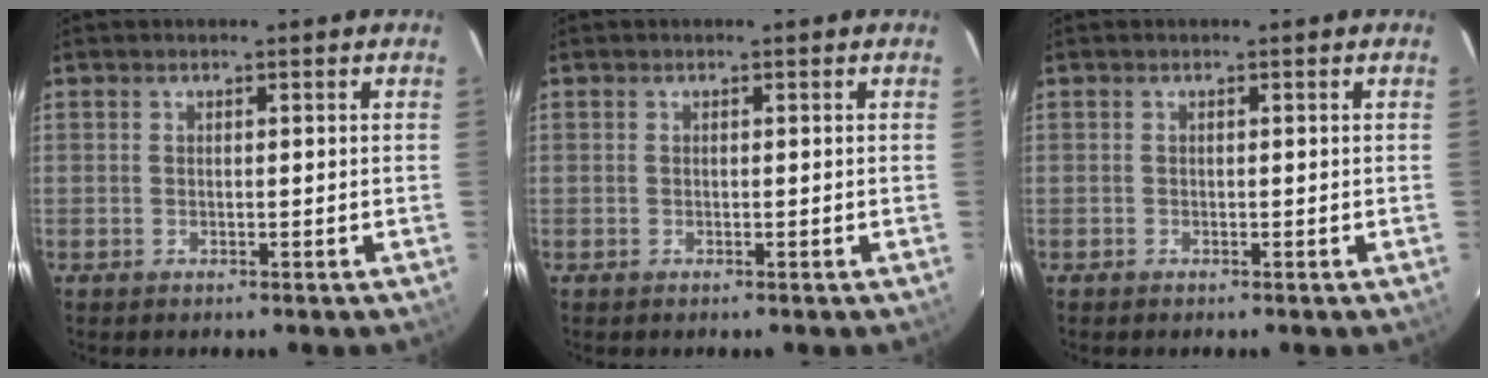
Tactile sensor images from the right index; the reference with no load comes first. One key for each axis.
{"total": 0.0}
{"total": 0.0}